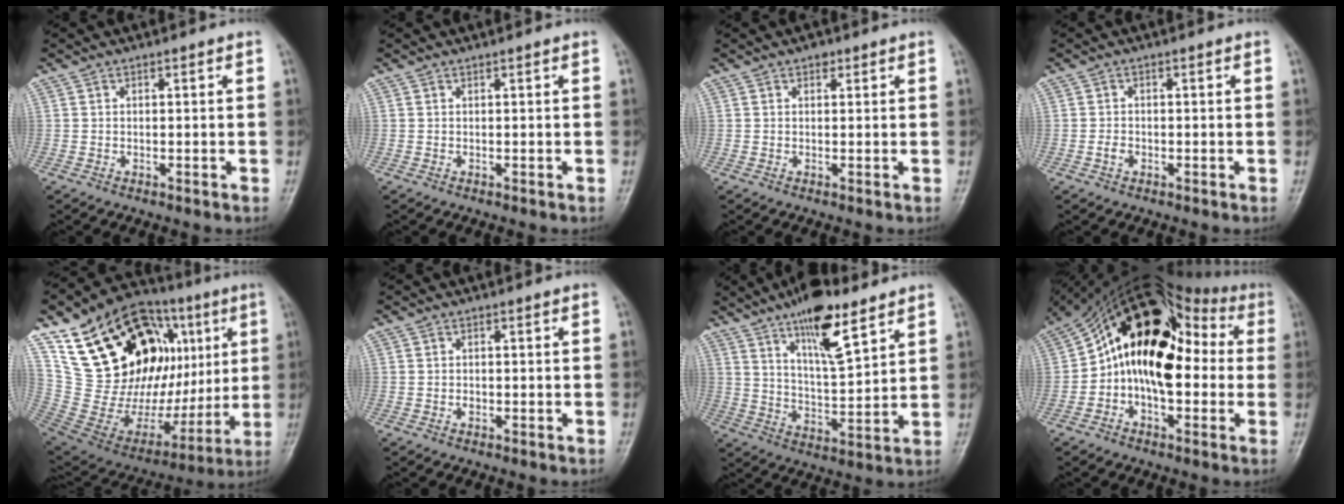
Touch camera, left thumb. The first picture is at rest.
{"total": 0.0}
{"total": 1.2, "force": [0.6, 0.9, 0.6], "torque": [0.002, -0.001, 0.005]}
{"total": 2.0, "force": [-0.9, 1.4, 1.0], "torque": [-0.017, 0.009, -0.017]}
{"total": 34.7, "force": [10.7, 19.5, 26.6], "torque": [-0.406, 0.019, 0.196]}
{"total": 1.0, "force": [-0.4, 0.8, 0.5], "torque": [-0.003, 0.003, -0.006]}
{"total": 13.8, "force": [8.6, 4.1, 9.9], "torque": [-0.145, -0.048, 0.146]}
{"total": 19.5, "force": [0.8, 12.2, 15.1], "torque": [-0.211, 0.054, 0.000]}